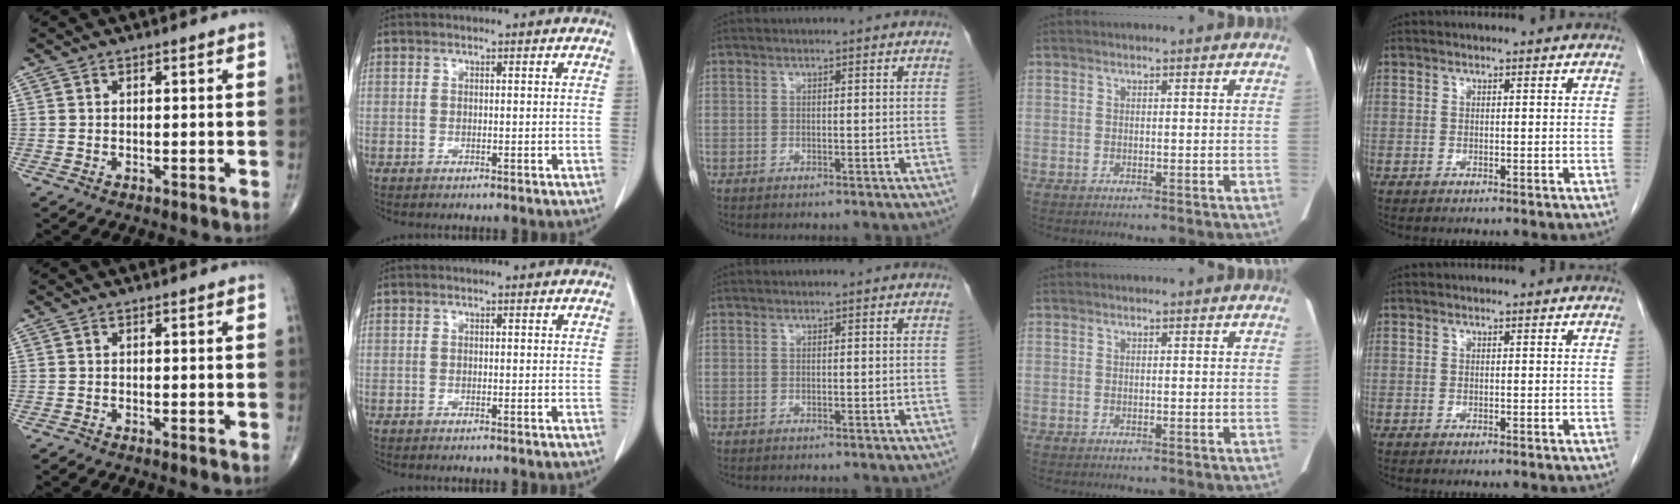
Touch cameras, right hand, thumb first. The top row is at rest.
{"thumb": {"total": 0.5, "force": [-0.3, 0.1, 0.4], "torque": [-0.009, -0.003, -0.009]}}